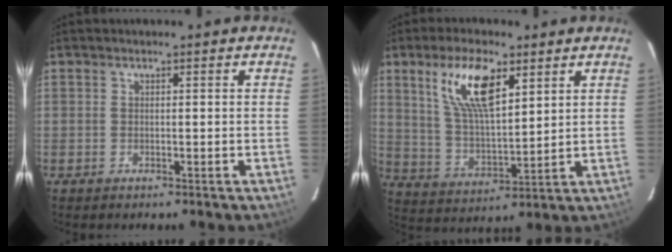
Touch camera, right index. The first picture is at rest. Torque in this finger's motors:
{"motor_torque": [1.12, 0.95, 0.31, 0.13]}